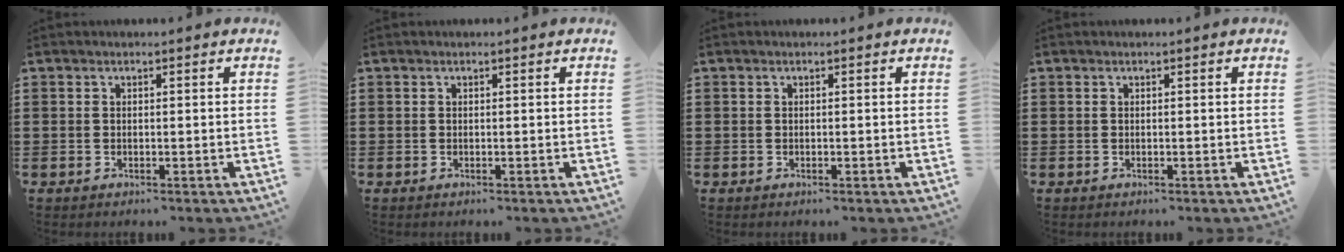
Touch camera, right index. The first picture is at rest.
{"total": 0.0}
{"total": 0.0}
{"total": 0.0}